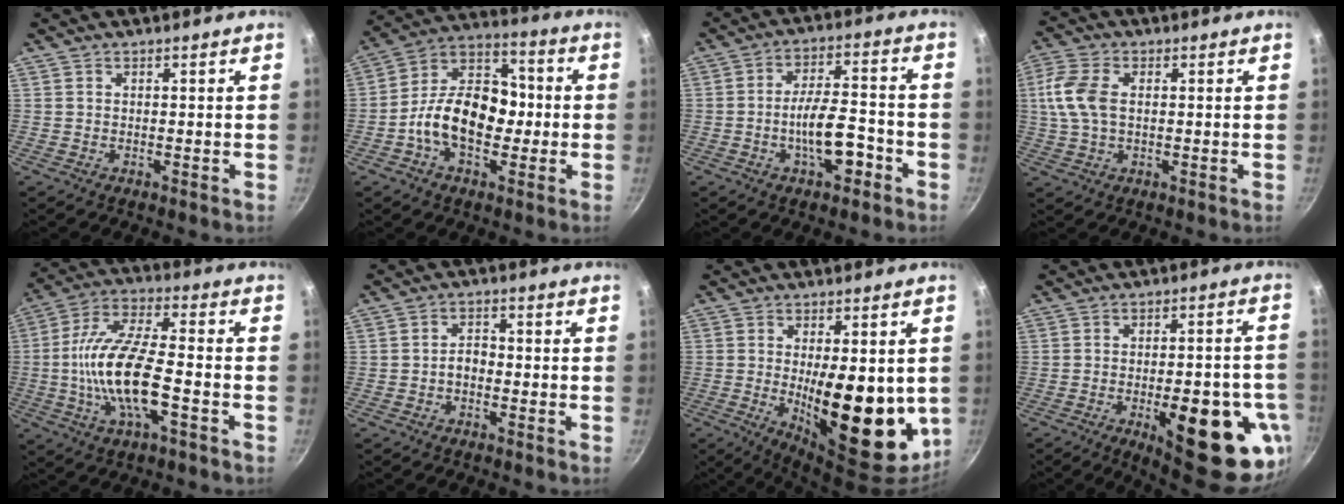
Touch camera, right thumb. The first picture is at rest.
{"total": 15.9, "force": [-2.5, 10.6, 11.6], "torque": [-0.149, 0.044, -0.061]}
{"total": 9.9, "force": [-4.0, 4.1, 8.1], "torque": [-0.114, 0.037, -0.064]}
{"total": 8.6, "force": [1.0, 5.2, 6.8], "torque": [-0.149, 0.013, 0.012]}
{"total": 15.8, "force": [-3.7, 5.6, 14.3], "torque": [-0.276, 0.030, -0.082]}
{"total": 3.0, "force": [-1.0, 2.0, 2.0], "torque": [-0.017, 0.019, -0.020]}
{"total": 18.4, "force": [-0.9, 7.6, 16.8], "torque": [-0.217, -0.028, -0.001]}
{"total": 21.4, "force": [-7.4, 8.2, 18.3], "torque": [-0.194, 0.014, -0.086]}